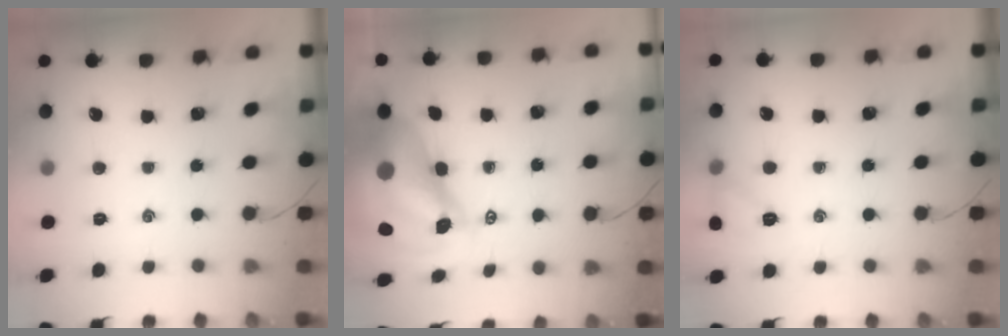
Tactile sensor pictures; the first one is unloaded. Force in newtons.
{"total": 17.0, "press": 16.3, "slide": 5.1}
{"total": 8.0, "press": 7.8, "slide": 1.7}